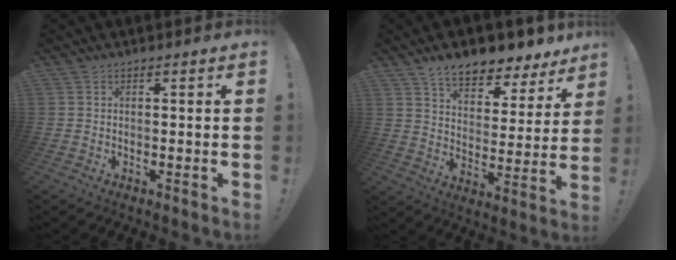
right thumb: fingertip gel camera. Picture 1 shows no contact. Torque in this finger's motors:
{"motor_torque": [0.30, 3.09, 0.30, 0.12, 0.00]}